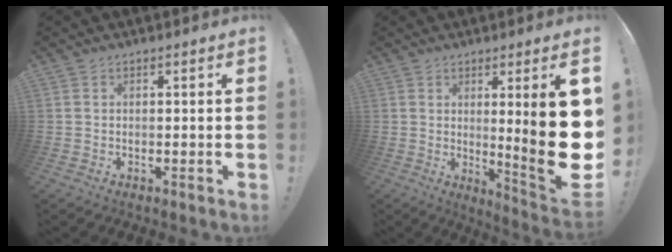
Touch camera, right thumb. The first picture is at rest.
{"total": 17.9, "force": [1.3, 1.2, 17.8], "torque": [-0.251, -0.031, 0.022]}